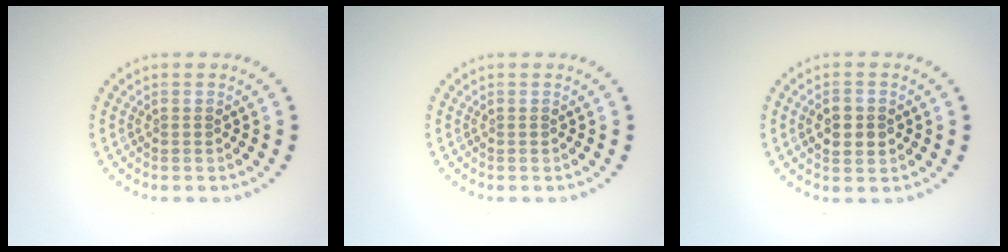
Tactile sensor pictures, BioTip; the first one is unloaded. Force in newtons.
{"total": 0.0}
{"total": 2.3, "press": 2.2, "slide": 0.1}